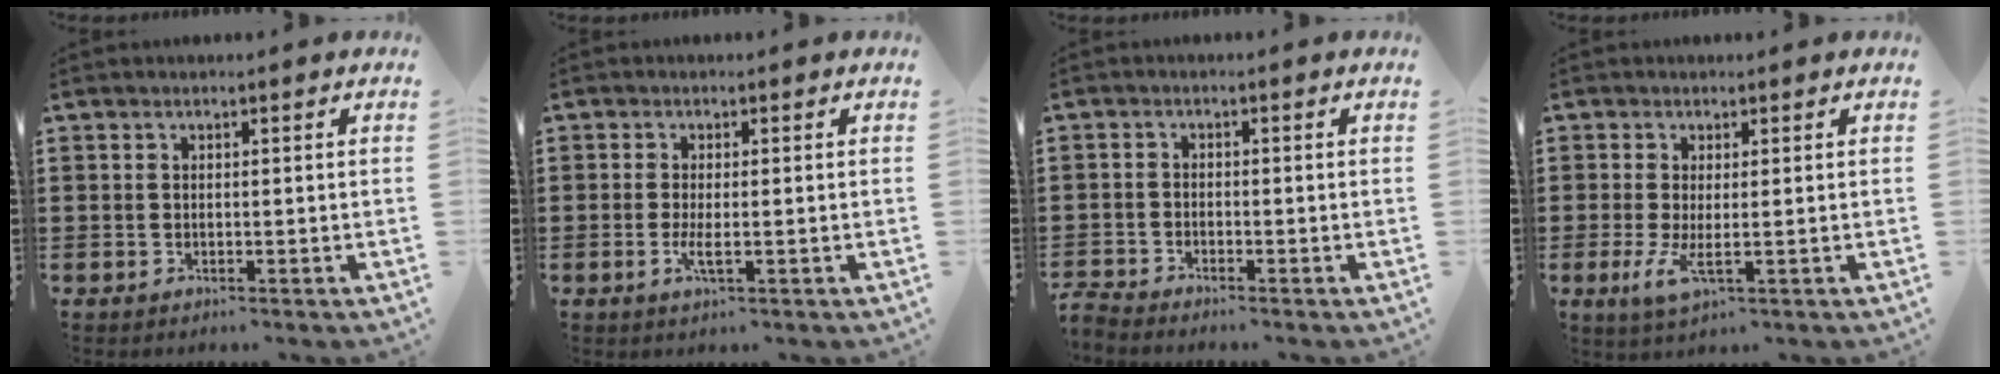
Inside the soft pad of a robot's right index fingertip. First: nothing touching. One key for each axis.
{"total": 2.5, "fx": -0.6, "fy": 0.3, "fz": 2.4, "tx": -0.050, "ty": -0.008, "tz": -0.013}
{"total": 1.9, "fx": -1.9, "fy": 0.0, "fz": 0.0, "tx": -0.003, "ty": 0.001, "tz": -0.041}
{"total": 3.3, "fx": -0.5, "fy": 0.7, "fz": 3.2, "tx": -0.072, "ty": -0.010, "tz": -0.010}